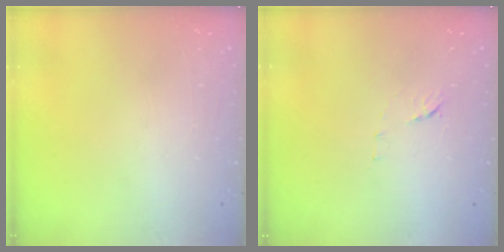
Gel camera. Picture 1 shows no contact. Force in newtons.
{"total": 7.7, "press": 7.7, "slide": 0.5}